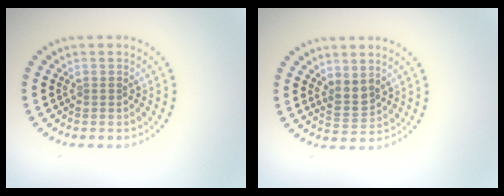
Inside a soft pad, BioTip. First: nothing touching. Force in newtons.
{"total": 1.9, "press": 1.5, "slide": 1.0}